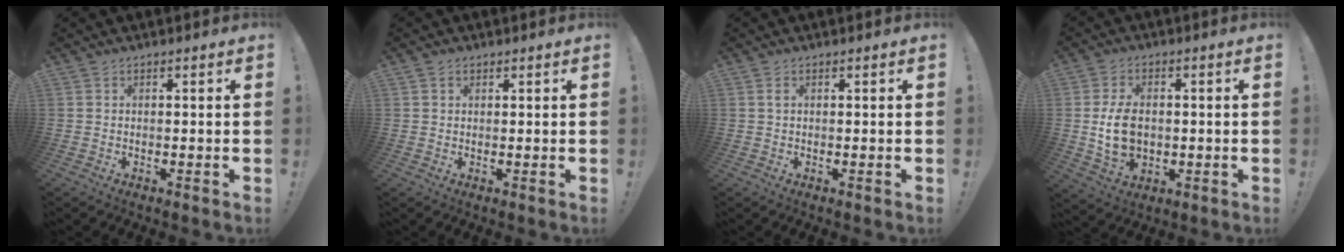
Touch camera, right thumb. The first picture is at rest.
{"total": 0.9, "force": [0.5, 0.7, 0.2], "torque": [-0.003, 0.002, 0.009]}
{"total": 0.9, "force": [0.1, 0.4, 0.8], "torque": [-0.017, 0.004, 0.000]}
{"total": 10.7, "force": [-0.3, 7.4, 7.7], "torque": [-0.135, -0.004, -0.005]}